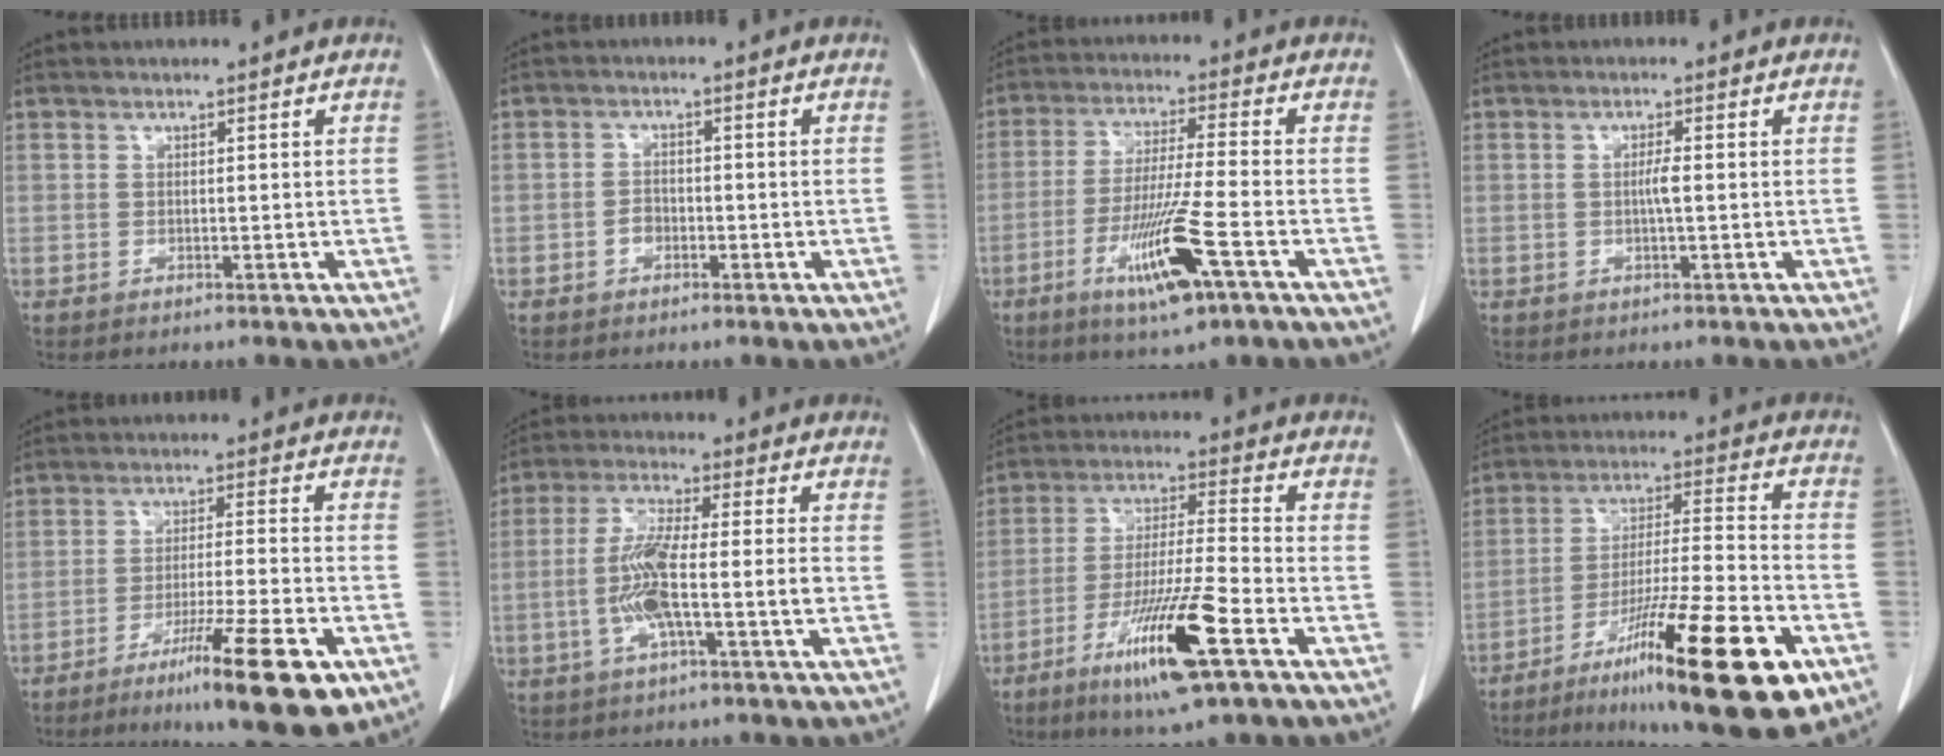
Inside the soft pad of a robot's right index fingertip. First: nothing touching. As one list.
[{"total": 2.0, "force": [-0.9, 1.5, 0.9], "torque": [-0.011, 0.008, -0.017]}, {"total": 11.7, "force": [-5.4, 0.2, 10.4], "torque": [-0.200, -0.023, -0.097]}, {"total": 1.8, "force": [-0.1, 0.0, 1.8], "torque": [-0.034, 0.000, -0.002]}, {"total": 14.0, "force": [-7.9, 0.7, 11.6], "torque": [-0.170, -0.026, -0.122]}, {"total": 9.2, "force": [-2.0, 0.8, 8.9], "torque": [-0.181, 0.008, -0.042]}, {"total": 14.7, "force": [-7.4, 0.6, 12.7], "torque": [-0.243, -0.029, -0.131]}, {"total": 22.1, "force": [-11.8, 1.9, 18.6], "torque": [-0.272, -0.031, -0.193]}]